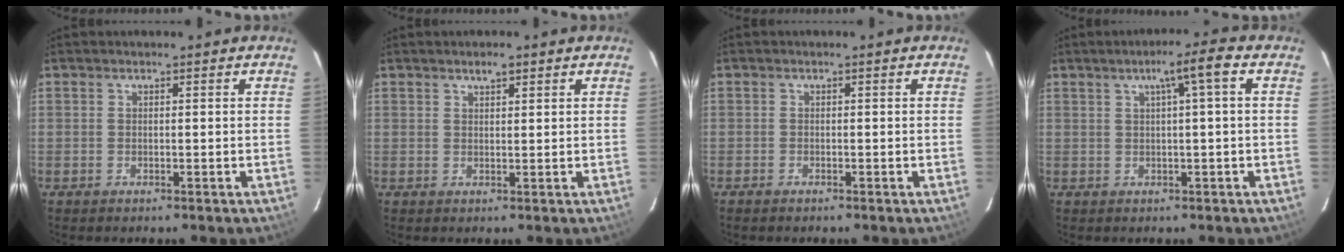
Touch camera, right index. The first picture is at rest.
{"total": 2.0, "force": [1.4, 0.8, 1.2], "torque": [-0.020, 0.006, 0.024]}
{"total": 0.9, "force": [-0.8, 0.3, 0.2], "torque": [-0.007, -0.002, -0.016]}
{"total": 5.0, "force": [1.4, -0.3, 4.8], "torque": [-0.076, 0.012, 0.028]}